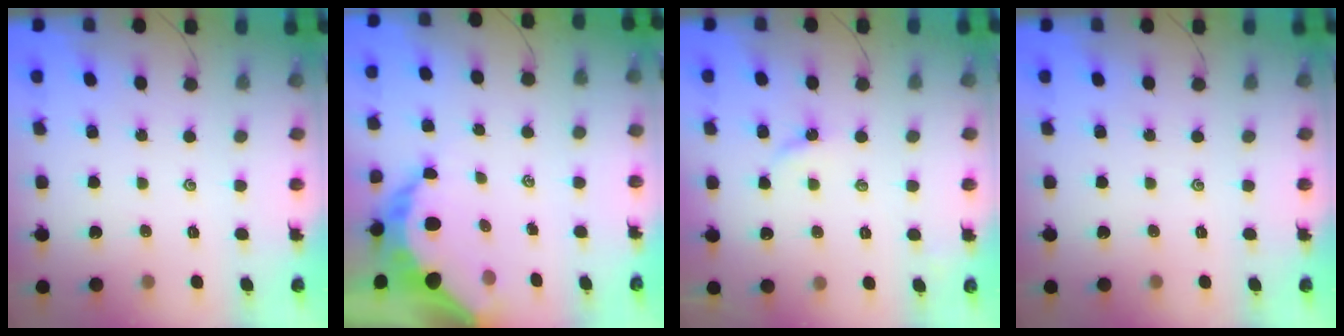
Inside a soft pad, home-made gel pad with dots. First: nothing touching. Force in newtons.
{"total": 9.6, "press": 9.5, "slide": 1.3}
{"total": 2.5, "press": 2.5, "slide": 0.4}
{"total": 0.0}